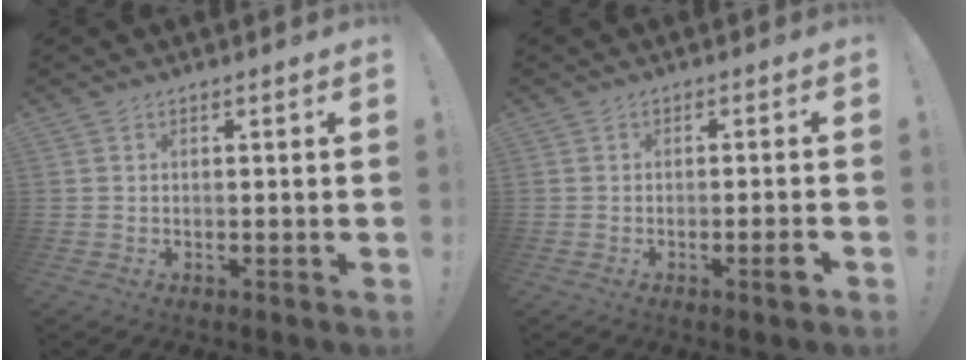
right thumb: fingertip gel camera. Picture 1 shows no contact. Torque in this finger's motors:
{"motor_torque": [0.93, 0.43, 0.25, -0.67, 0.22]}